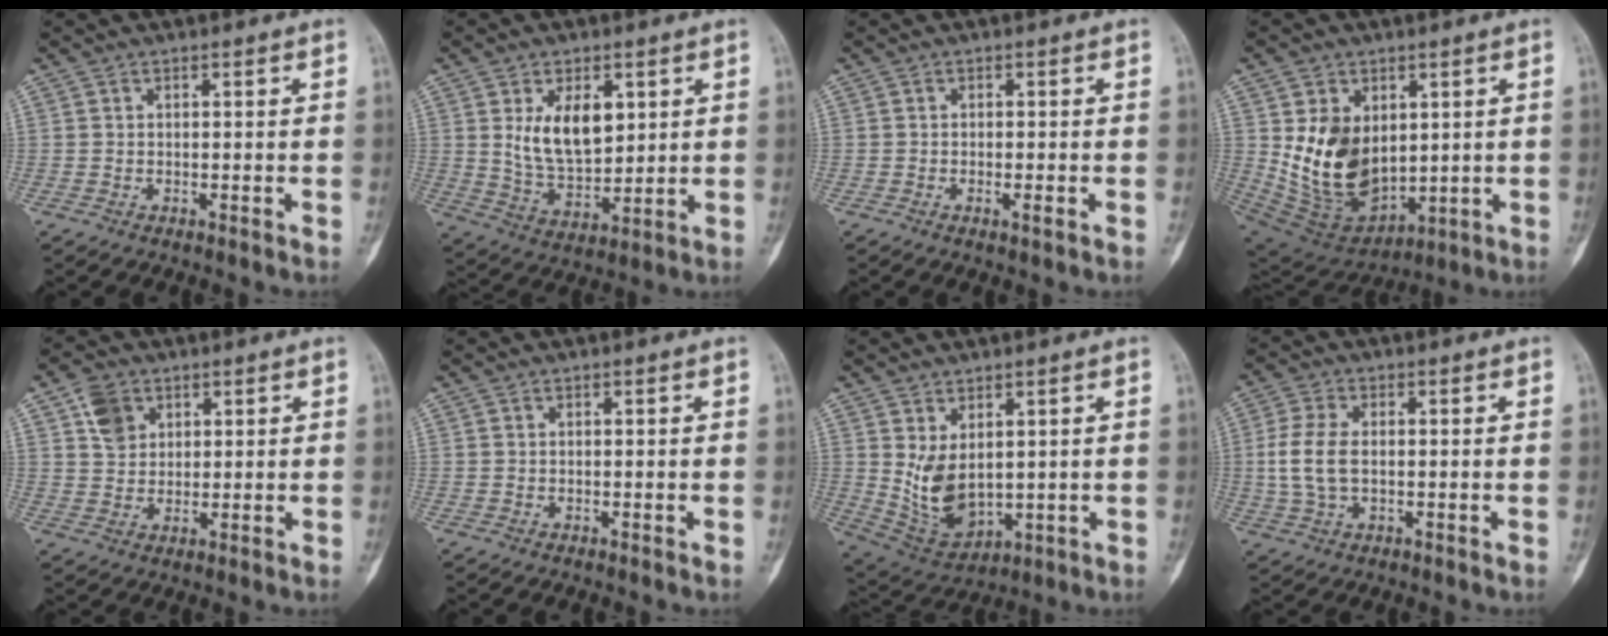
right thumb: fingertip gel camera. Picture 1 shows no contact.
{"total": 9.9, "force": [3.3, 5.6, 7.5], "torque": [-0.111, -0.025, 0.074]}
{"total": 1.5, "force": [-0.5, 0.4, 1.3], "torque": [-0.025, -0.001, -0.009]}
{"total": 15.7, "force": [2.3, 11.0, 11.0], "torque": [-0.156, -0.026, 0.072]}
{"total": 5.6, "force": [2.6, 4.4, 2.4], "torque": [-0.023, -0.009, 0.049]}
{"total": 0.0}
{"total": 9.0, "force": [1.5, 5.4, 7.0], "torque": [-0.109, -0.020, 0.057]}
{"total": 7.5, "force": [0.0, 4.2, 6.2], "torque": [-0.140, 0.005, -0.002]}